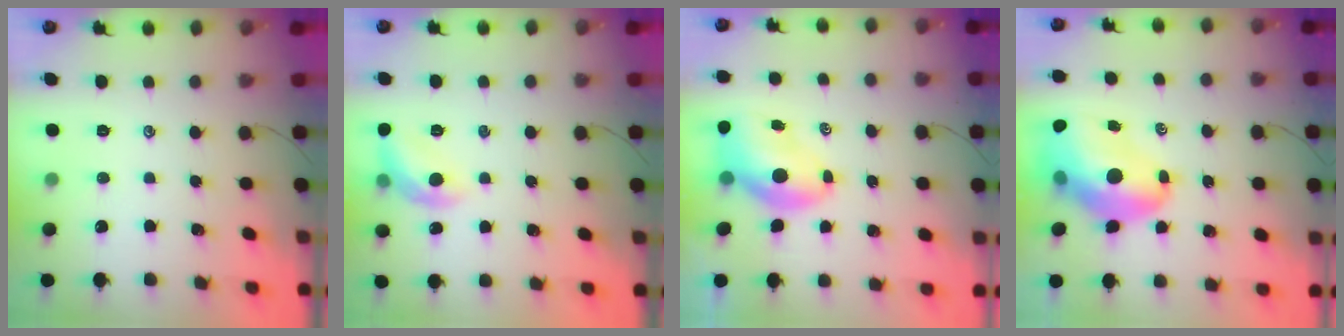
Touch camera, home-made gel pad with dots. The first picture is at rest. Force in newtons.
{"total": 10.2, "press": 10.2, "slide": 0.1}
{"total": 7.4, "press": 7.2, "slide": 2.0}
{"total": 15.4, "press": 14.7, "slide": 4.5}